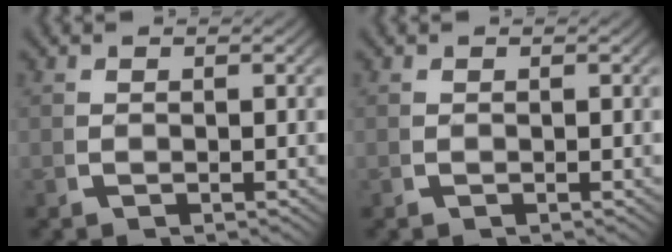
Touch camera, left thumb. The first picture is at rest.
{"total": 0.0}